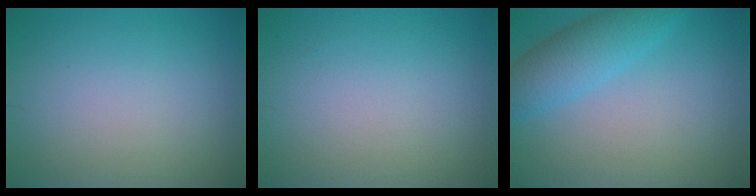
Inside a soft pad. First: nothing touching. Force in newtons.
{"total": 0.0}
{"total": 4.4, "press": 4.4, "slide": 0.2}